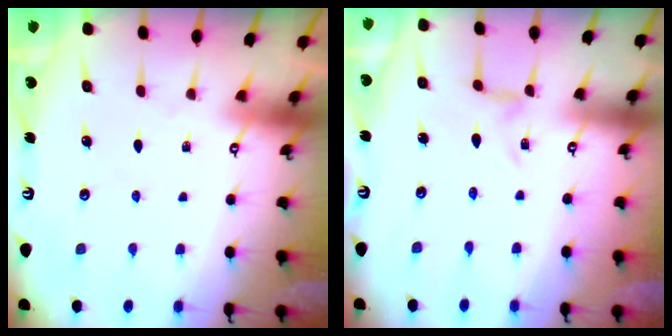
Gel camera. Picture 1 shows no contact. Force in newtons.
{"total": 0.0}